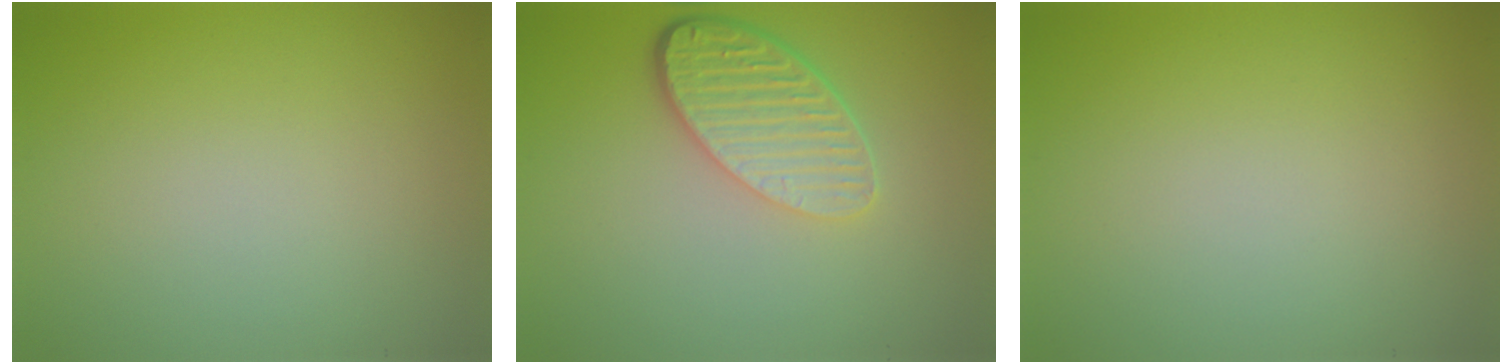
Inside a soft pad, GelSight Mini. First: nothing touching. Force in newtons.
{"total": 5.1, "press": 3.8, "slide": 3.4}
{"total": 0.0}